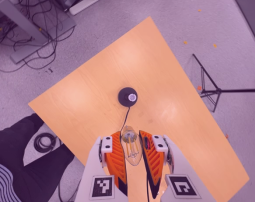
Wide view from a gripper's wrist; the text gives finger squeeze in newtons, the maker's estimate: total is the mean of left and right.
{"total": 23.9, "left": 26.4, "right": 21.5}